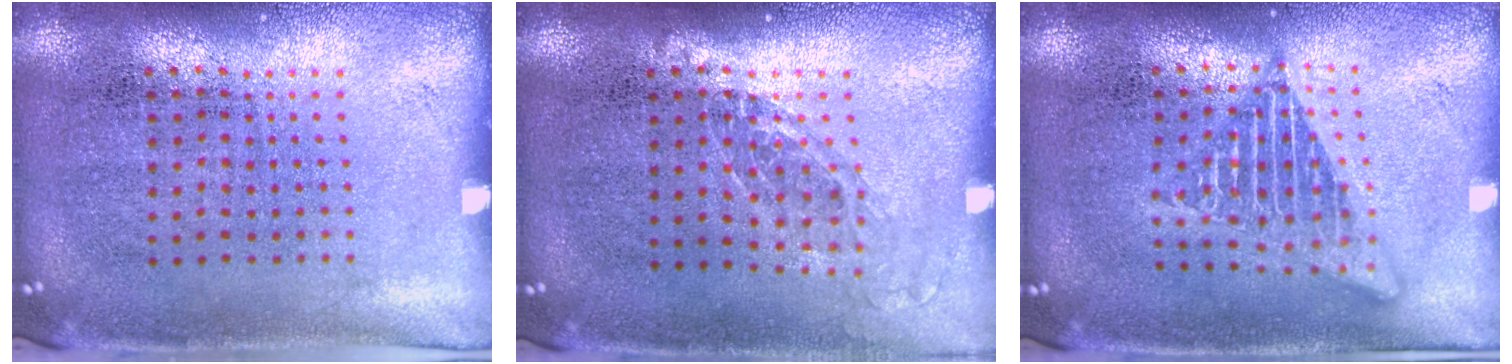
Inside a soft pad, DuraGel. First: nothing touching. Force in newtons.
{"total": 1.1, "press": 1.0, "slide": 0.5}
{"total": 2.5, "press": 2.5, "slide": 0.2}